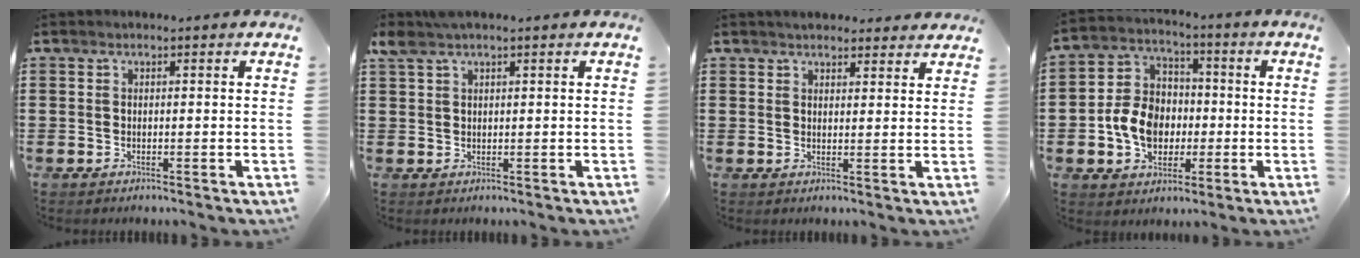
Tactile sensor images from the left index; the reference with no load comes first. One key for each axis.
{"total": 2.4, "fx": 1.5, "fy": 0.5, "fz": 1.8, "tx": -0.039, "ty": 0.003, "tz": 0.028}
{"total": 2.6, "fx": 2.5, "fy": 0.7, "fz": 0.2, "tx": -0.010, "ty": 0.000, "tz": 0.048}
{"total": 8.8, "fx": -1.7, "fy": 7.3, "fz": 4.6, "tx": -0.114, "ty": 0.018, "tz": -0.035}